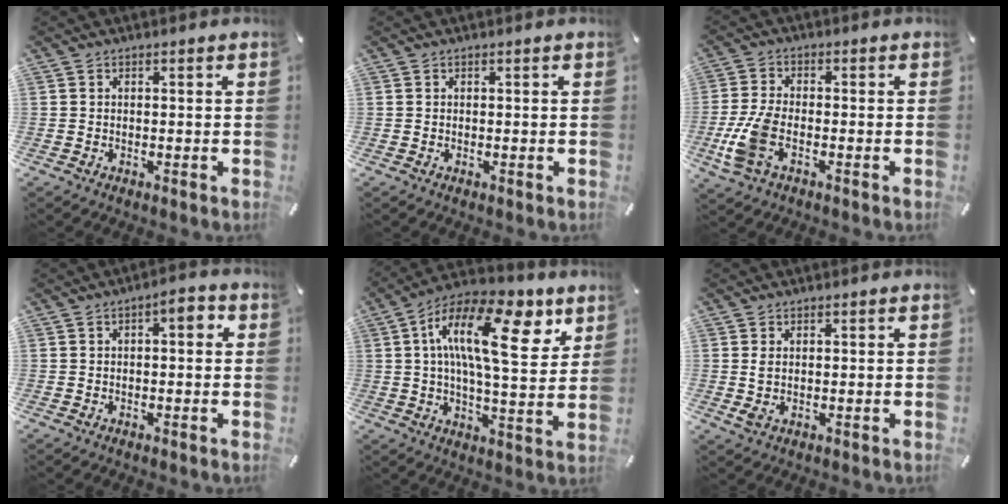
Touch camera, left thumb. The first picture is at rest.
{"total": 0.0}
{"total": 7.7, "force": [-2.8, 4.0, 6.0], "torque": [-0.140, -0.004, -0.052]}
{"total": 3.9, "force": [0.4, 1.7, 3.5], "torque": [-0.045, 0.006, -0.003]}
{"total": 20.6, "force": [7.8, 8.7, 17.0], "torque": [-0.295, -0.026, 0.122]}
{"total": 2.4, "force": [0.5, 1.3, 1.9], "torque": [-0.044, 0.000, 0.007]}